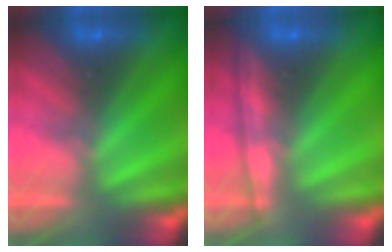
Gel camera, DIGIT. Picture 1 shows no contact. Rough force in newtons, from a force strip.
{"total": 1.2}